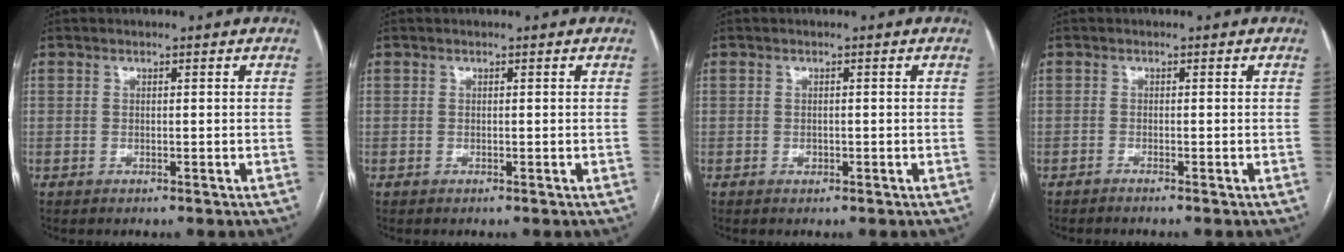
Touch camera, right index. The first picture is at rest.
{"total": 0.0}
{"total": 0.9, "force": [-0.3, 0.7, 0.5], "torque": [-0.009, 0.001, -0.003]}
{"total": 1.6, "force": [-1.4, -0.4, 0.7], "torque": [-0.005, 0.005, -0.019]}